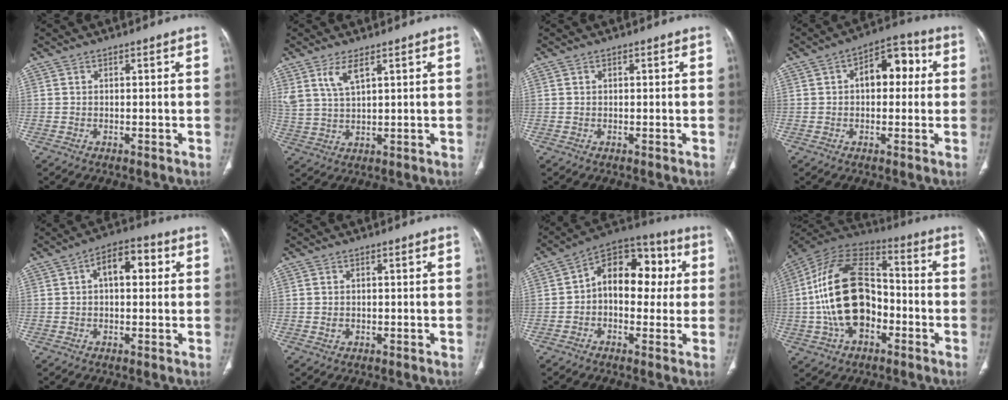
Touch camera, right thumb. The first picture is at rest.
{"total": 5.3, "force": [3.1, 1.6, 4.0], "torque": [-0.087, -0.016, 0.072]}
{"total": 0.0}
{"total": 9.5, "force": [1.5, 5.7, 7.4], "torque": [-0.078, 0.029, 0.014]}
{"total": 7.9, "force": [1.6, 4.4, 6.4], "torque": [-0.077, 0.022, 0.017]}
{"total": 1.2, "force": [-0.1, 1.0, 0.6], "torque": [-0.014, 0.001, 0.000]}
{"total": 15.0, "force": [1.4, 9.9, 11.3], "torque": [-0.116, 0.040, 0.008]}
{"total": 21.6, "force": [-3.5, 13.6, 16.4], "torque": [-0.293, 0.037, -0.065]}